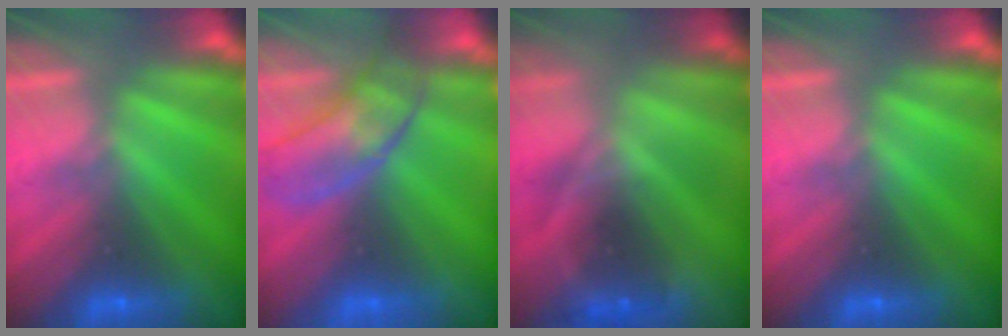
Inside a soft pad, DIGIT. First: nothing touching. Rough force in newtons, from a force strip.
{"total": 2.9}
{"total": 2.1}
{"total": 0.0}